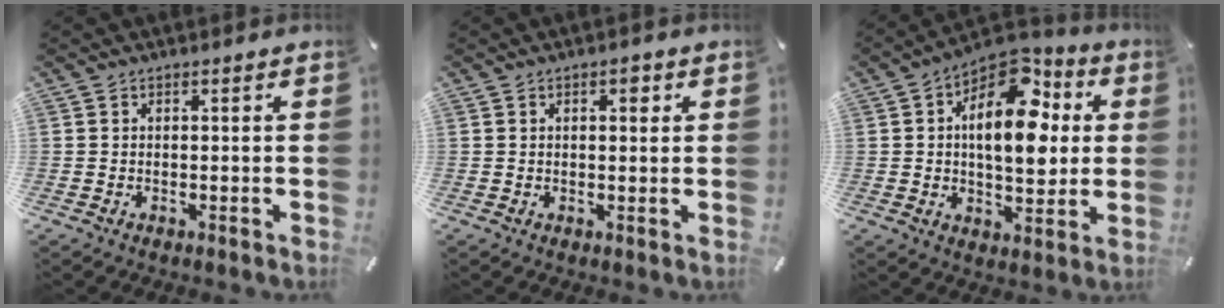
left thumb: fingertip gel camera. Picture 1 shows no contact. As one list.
[{"total": 2.3, "force": [0.7, 1.3, 1.7], "torque": [-0.021, 0.001, 0.006]}, {"total": 16.7, "force": [4.6, 10.0, 12.6], "torque": [-0.196, -0.033, 0.076]}]